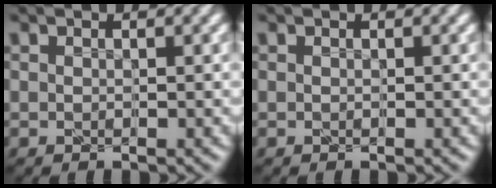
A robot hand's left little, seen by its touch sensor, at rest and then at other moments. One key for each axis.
{"total": 0.0}